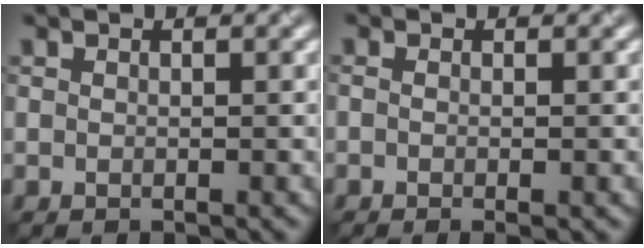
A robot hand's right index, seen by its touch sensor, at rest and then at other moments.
{"total": 1.9, "force": [-0.4, 0.7, 1.7], "torque": [-0.020, 0.005, -0.011]}